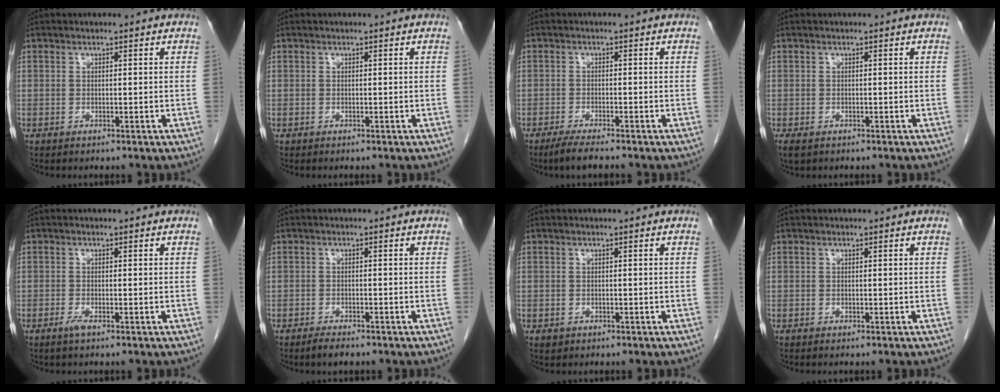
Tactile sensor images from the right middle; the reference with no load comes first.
{"total": 0.0}
{"total": 3.3, "force": [-2.7, 0.1, 1.9], "torque": [-0.043, -0.009, -0.051]}
{"total": 2.0, "force": [-1.2, 1.2, 1.2], "torque": [-0.025, -0.004, -0.012]}
{"total": 1.2, "force": [-0.8, 0.0, 0.9], "torque": [-0.021, -0.003, -0.016]}
{"total": 2.1, "force": [-1.7, 0.5, 1.1], "torque": [-0.028, -0.005, -0.027]}
{"total": 0.8, "force": [-0.3, 0.7, 0.2], "torque": [-0.006, 0.002, 0.001]}
{"total": 0.0}